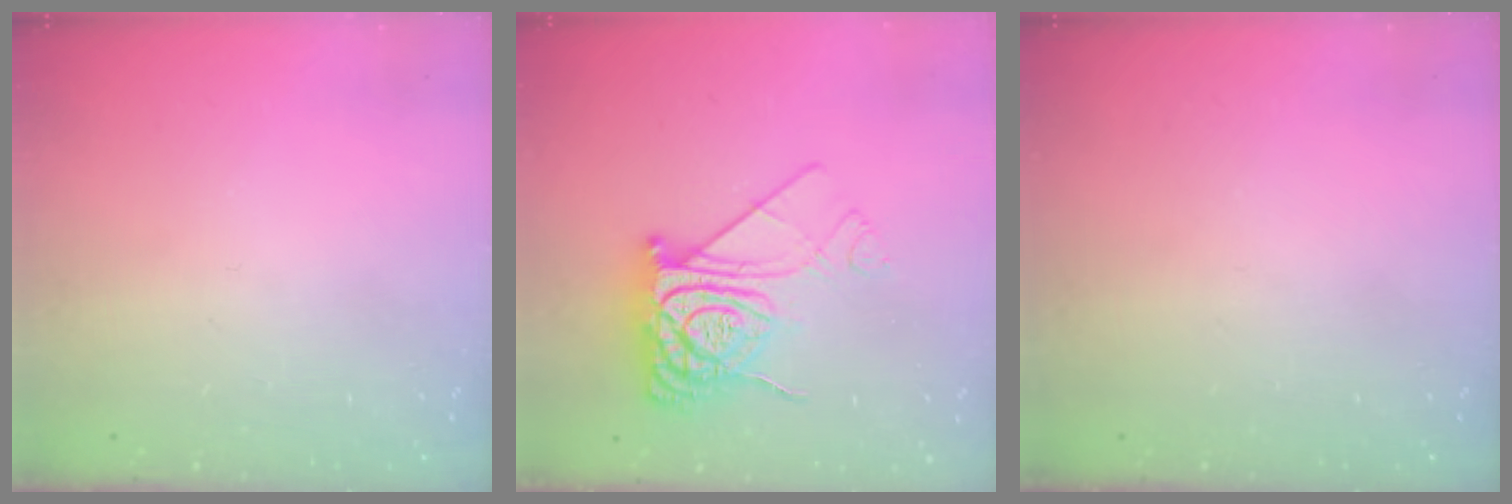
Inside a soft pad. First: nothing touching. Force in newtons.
{"total": 12.3, "press": 12.3, "slide": 1.0}
{"total": 0.0}